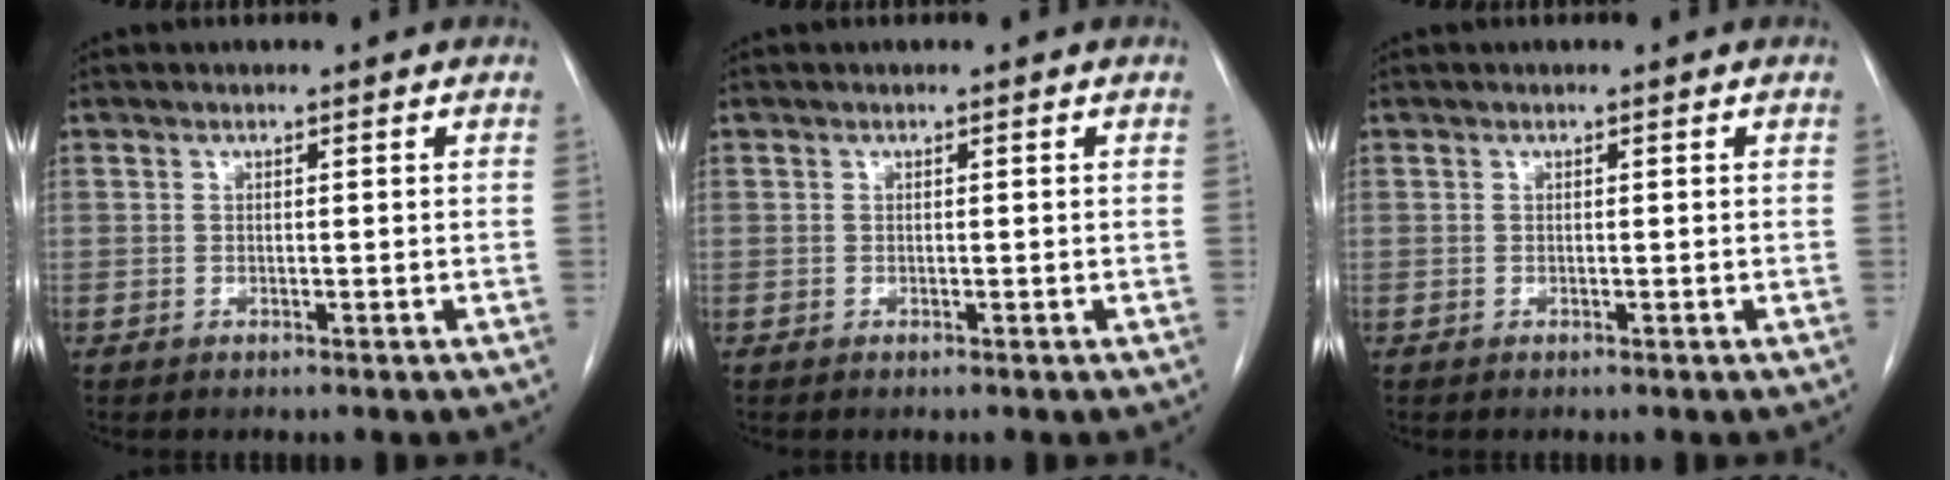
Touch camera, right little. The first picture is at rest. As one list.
[{"total": 0.0}, {"total": 0.0}]